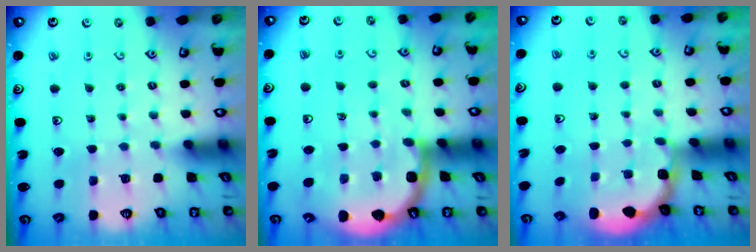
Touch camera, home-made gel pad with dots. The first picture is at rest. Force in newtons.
{"total": 7.3, "press": 7.0, "slide": 2.1}
{"total": 1.8, "press": 1.7, "slide": 0.7}